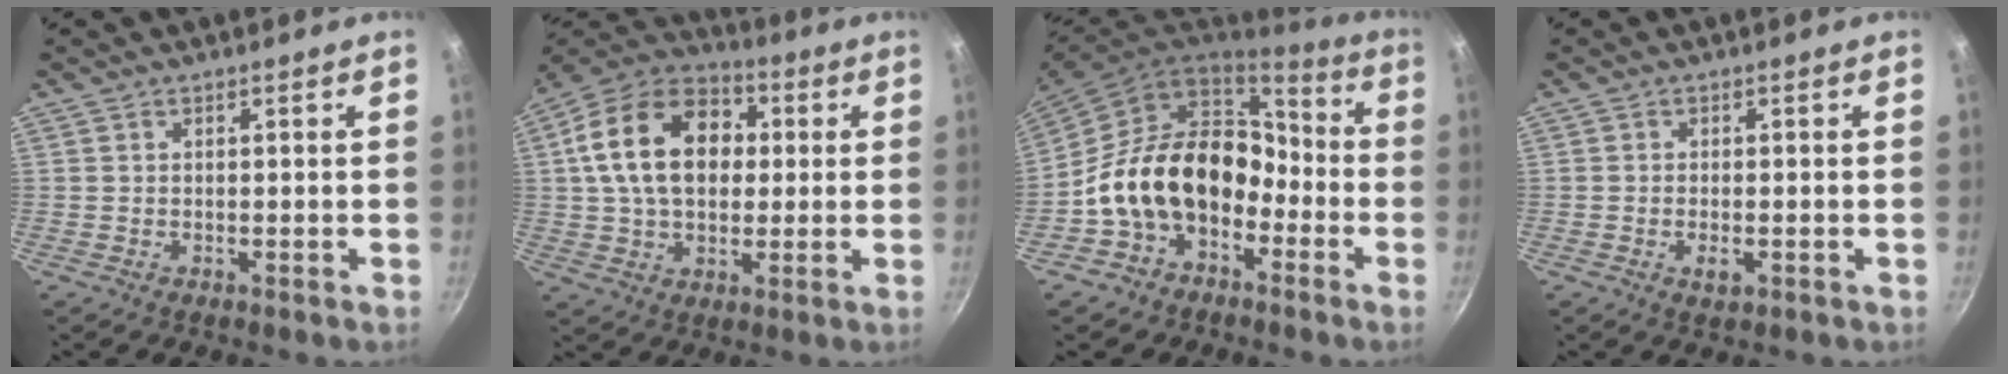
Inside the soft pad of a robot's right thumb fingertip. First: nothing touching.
{"total": 19.7, "force": [3.1, 13.8, 13.7], "torque": [-0.207, 0.027, 0.039]}
{"total": 17.8, "force": [-5.3, 12.8, 11.2], "torque": [-0.148, 0.075, -0.100]}
{"total": 2.5, "force": [-0.8, 1.2, 2.1], "torque": [-0.040, -0.002, -0.014]}